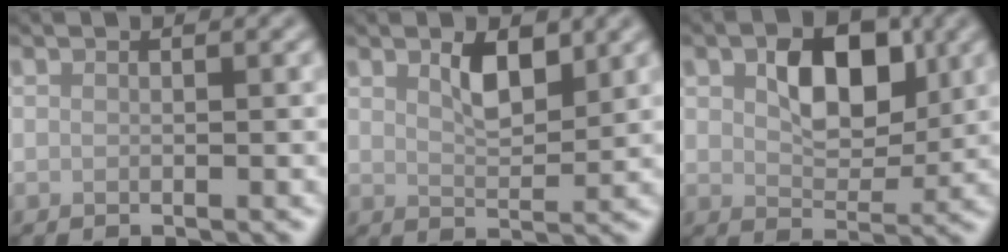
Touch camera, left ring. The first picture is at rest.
{"total": 3.0, "force": [1.6, 1.2, 2.3], "torque": [-0.041, -0.002, 0.029]}
{"total": 5.8, "force": [1.6, 3.6, 4.3], "torque": [-0.069, -0.001, 0.024]}